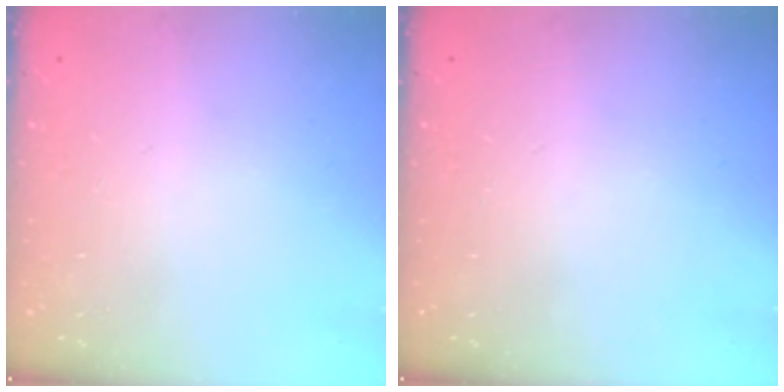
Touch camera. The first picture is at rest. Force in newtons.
{"total": 0.0}